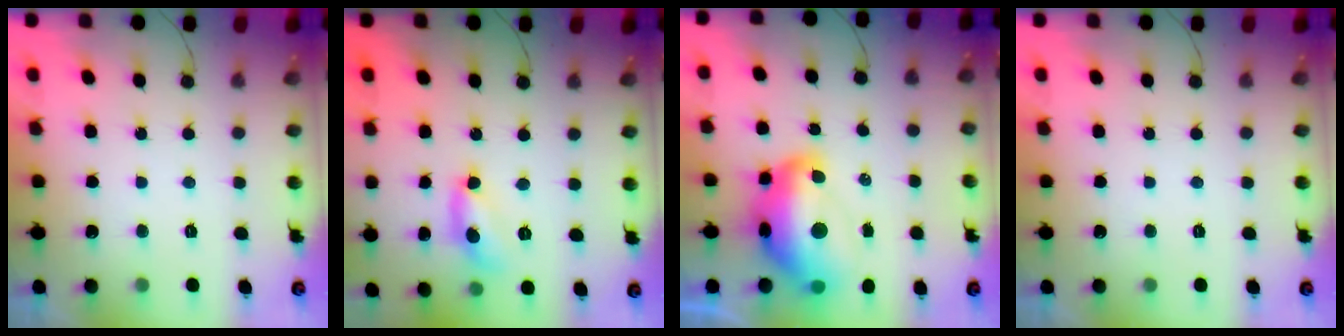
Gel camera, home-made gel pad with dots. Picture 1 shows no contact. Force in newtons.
{"total": 9.8, "press": 9.8, "slide": 0.7}
{"total": 17.0, "press": 16.9, "slide": 1.3}
{"total": 0.0}